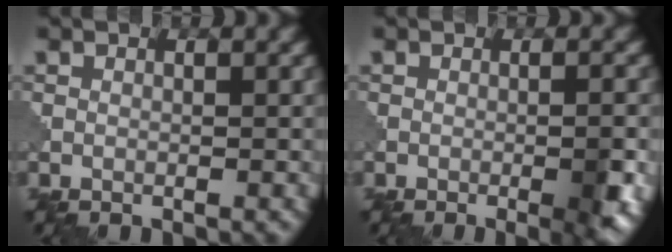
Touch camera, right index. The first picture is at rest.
{"total": 3.4, "force": [-1.2, 0.7, 3.1], "torque": [-0.049, -0.003, -0.017]}